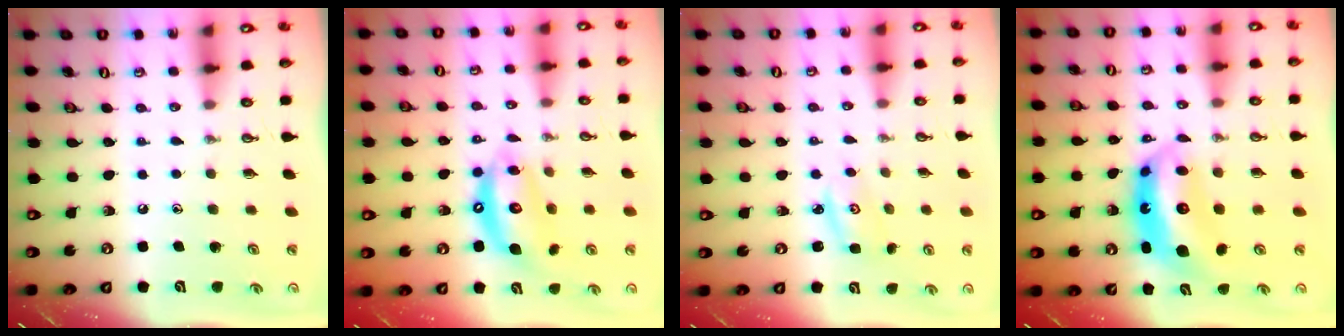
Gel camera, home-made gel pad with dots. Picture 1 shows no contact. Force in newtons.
{"total": 11.8, "press": 11.7, "slide": 1.2}
{"total": 2.6, "press": 2.6, "slide": 0.2}
{"total": 10.3, "press": 10.3, "slide": 1.1}